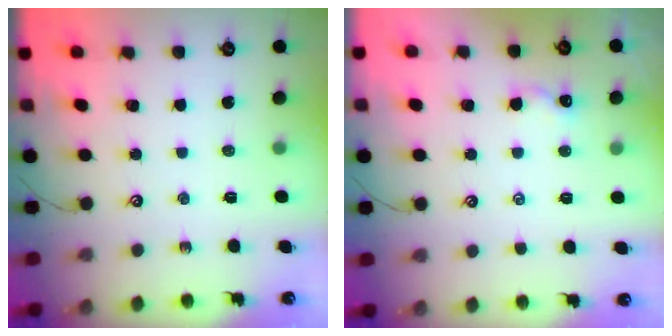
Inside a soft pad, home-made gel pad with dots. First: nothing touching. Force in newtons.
{"total": 2.3, "press": 2.2, "slide": 0.3}